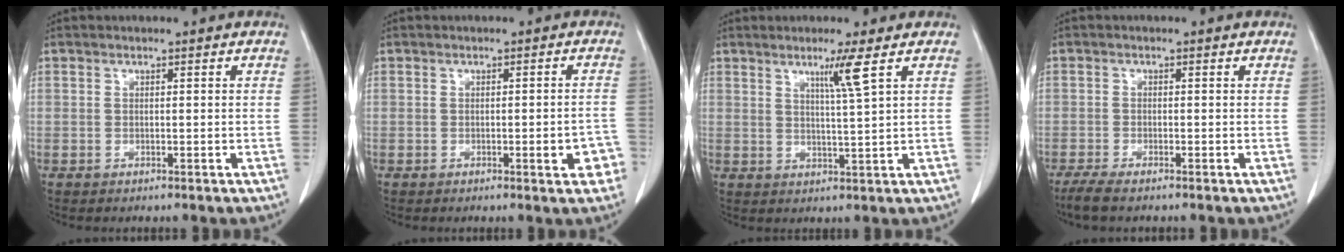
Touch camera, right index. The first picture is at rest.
{"total": 3.8, "force": [-1.7, 0.8, 3.3], "torque": [-0.033, 0.000, -0.020]}
{"total": 4.4, "force": [2.3, -1.2, 3.5], "torque": [-0.065, -0.011, 0.045]}
{"total": 2.8, "force": [-2.2, 0.5, 1.8], "torque": [-0.035, -0.007, -0.039]}